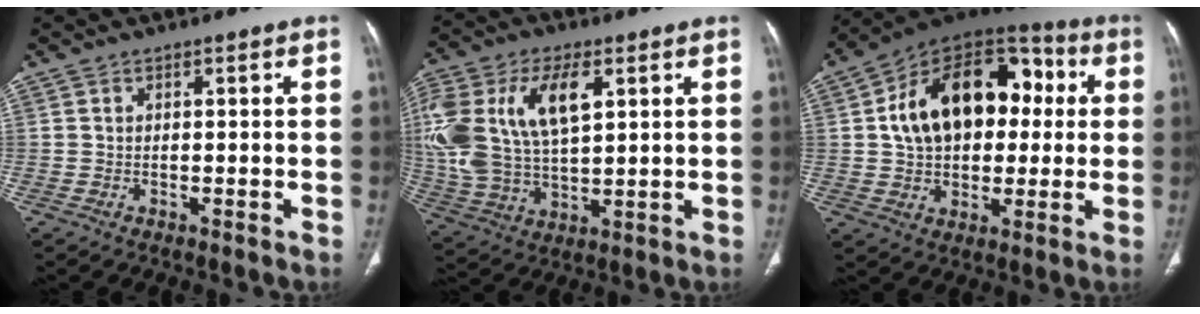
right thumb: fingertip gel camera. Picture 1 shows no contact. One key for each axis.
{"total": 21.8, "fx": 6.2, "fy": 11.8, "fz": 17.3, "tx": -0.385, "ty": 0.002, "tz": 0.117}
{"total": 22.7, "fx": 3.3, "fy": 14.9, "fz": 16.7, "tx": -0.238, "ty": 0.031, "tz": 0.049}